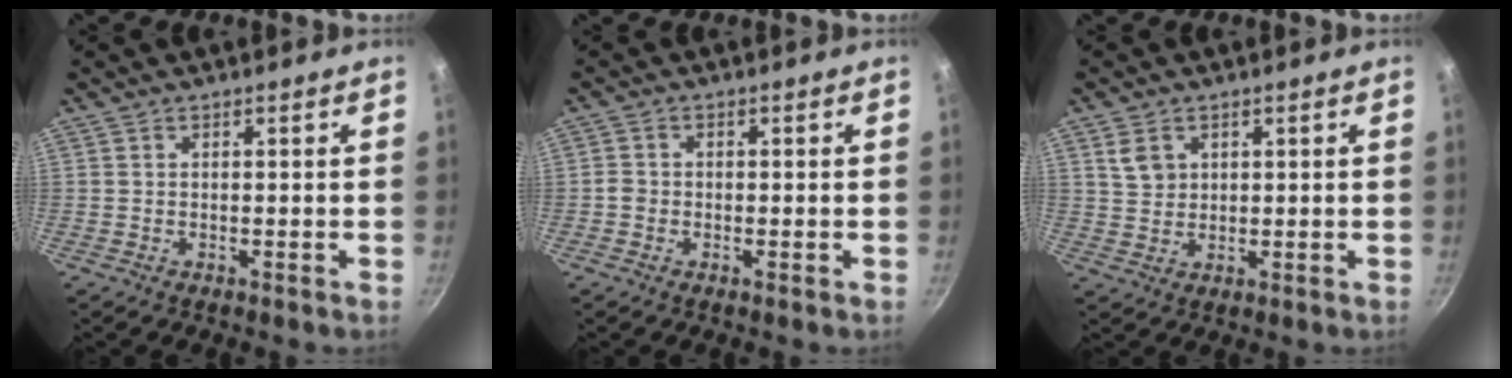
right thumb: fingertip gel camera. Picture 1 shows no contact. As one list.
[{"total": 1.5, "force": [-0.6, 1.3, 0.7], "torque": [-0.015, 0.007, -0.015]}, {"total": 4.3, "force": [2.0, 3.3, 2.0], "torque": [-0.022, -0.002, 0.043]}]